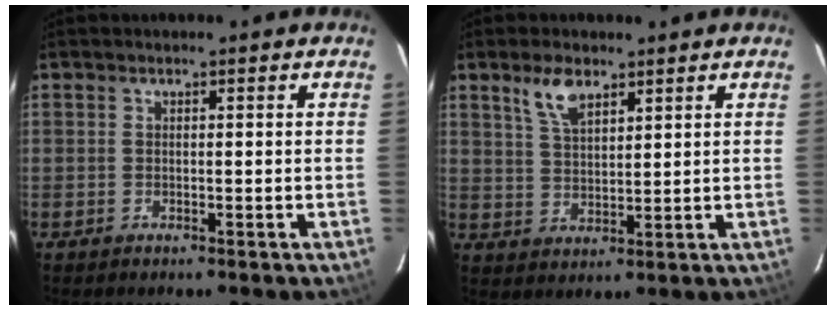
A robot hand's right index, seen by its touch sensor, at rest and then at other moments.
{"total": 5.9, "force": [3.8, 2.6, 3.7], "torque": [-0.069, 0.006, 0.078]}